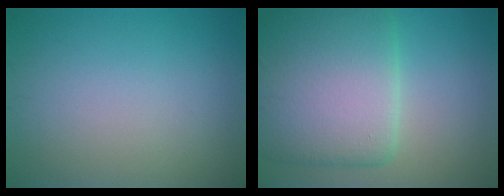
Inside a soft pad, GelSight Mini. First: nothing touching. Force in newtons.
{"total": 10.9, "press": 10.9, "slide": 0.3}